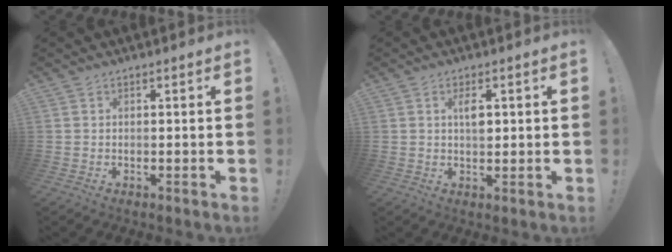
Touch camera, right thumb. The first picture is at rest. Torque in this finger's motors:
{"motor_torque": [0.62, 0.52, 0.46, 0.26, 0.00]}